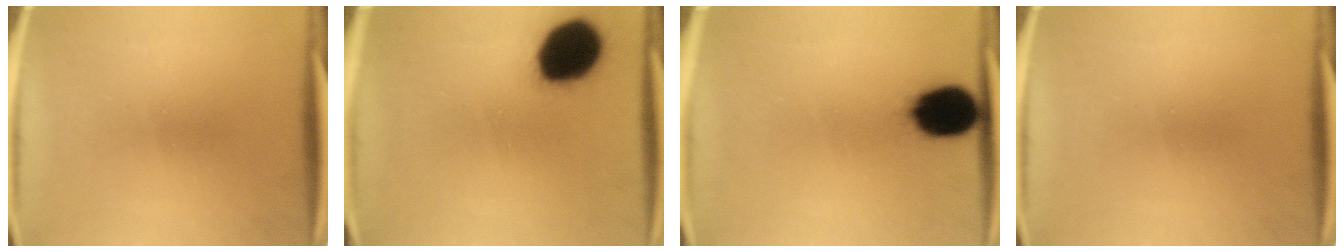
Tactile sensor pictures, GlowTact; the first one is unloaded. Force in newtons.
{"total": 17.7}
{"total": 13.0}
{"total": 0.0}